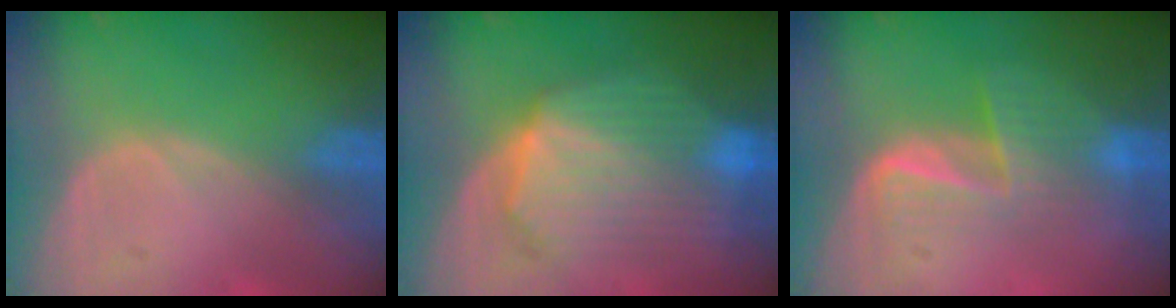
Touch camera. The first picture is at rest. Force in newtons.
{"total": 10.1, "press": 10.0, "slide": 0.9}
{"total": 5.8, "press": 5.5, "slide": 2.0}